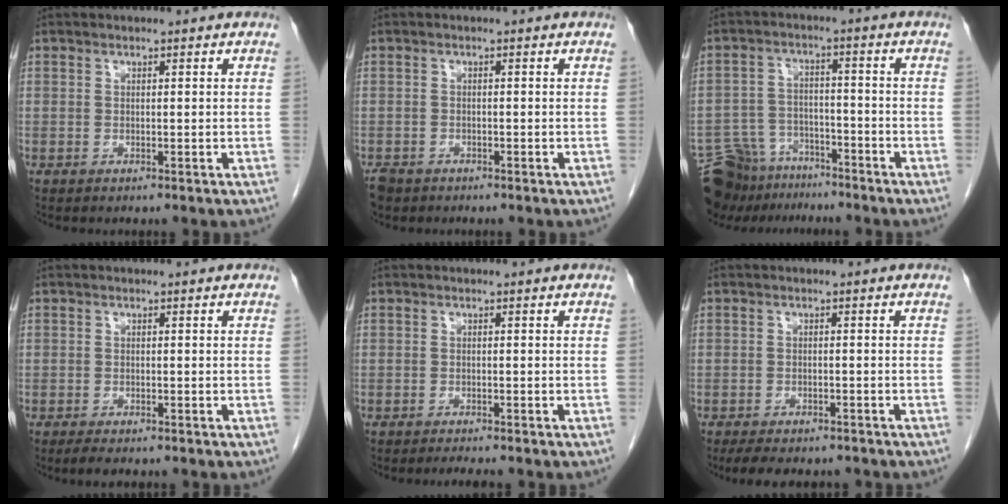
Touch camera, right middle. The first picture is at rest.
{"total": 2.6, "force": [-2.1, 1.4, 0.6], "torque": [-0.018, -0.002, -0.035]}
{"total": 11.6, "force": [-9.6, 5.8, 3.0], "torque": [-0.061, 0.017, -0.156]}
{"total": 2.1, "force": [-1.6, 0.6, 1.2], "torque": [-0.030, -0.008, -0.023]}
{"total": 1.8, "force": [-1.6, -0.2, 0.7], "torque": [-0.017, -0.008, -0.024]}
{"total": 8.1, "force": [-6.9, 2.8, 3.3], "torque": [-0.050, -0.004, -0.093]}